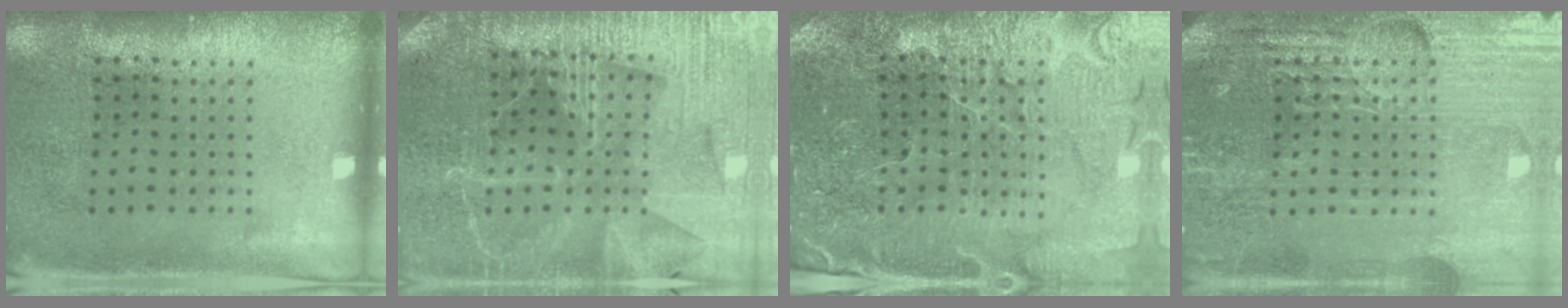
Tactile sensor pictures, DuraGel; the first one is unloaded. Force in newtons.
{"total": 4.2, "press": 3.9, "slide": 1.5}
{"total": 3.4, "press": 3.4, "slide": 0.3}
{"total": 4.9, "press": 4.6, "slide": 1.7}